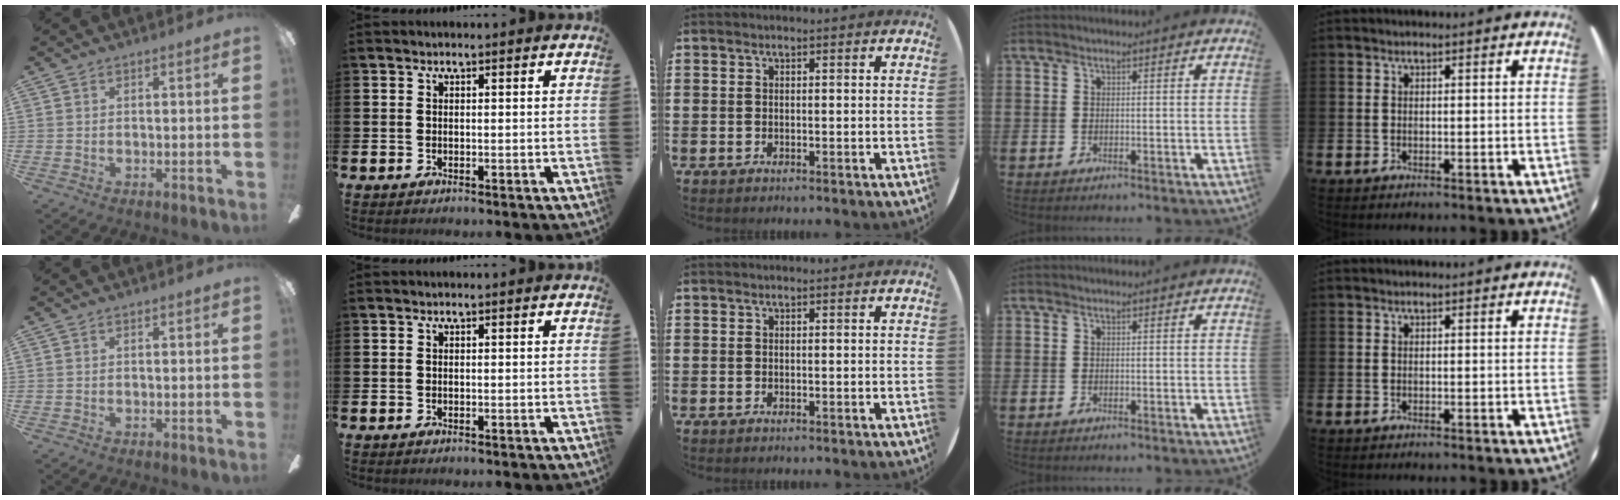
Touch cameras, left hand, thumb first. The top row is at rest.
{}